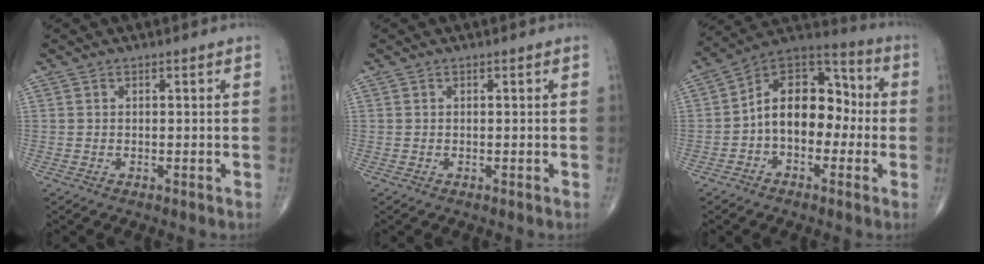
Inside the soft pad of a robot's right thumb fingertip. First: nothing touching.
{"total": 0.0}
{"total": 14.5, "force": [-1.6, 9.7, 10.6], "torque": [-0.132, 0.052, -0.042]}